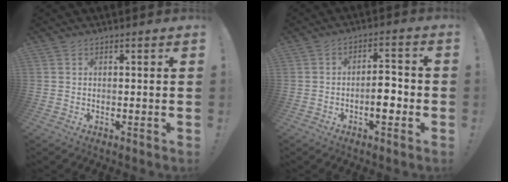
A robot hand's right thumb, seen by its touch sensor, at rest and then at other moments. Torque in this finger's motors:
{"motor_torque": [0.66, 1.01, 0.43, -0.49, 0.30]}